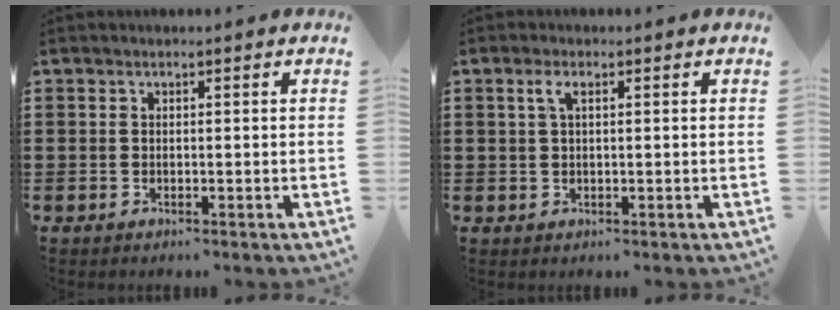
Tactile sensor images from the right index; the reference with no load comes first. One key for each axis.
{"total": 1.9, "fx": 0.5, "fy": 0.5, "fz": 1.7, "tx": -0.035, "ty": 0.005, "tz": 0.008}